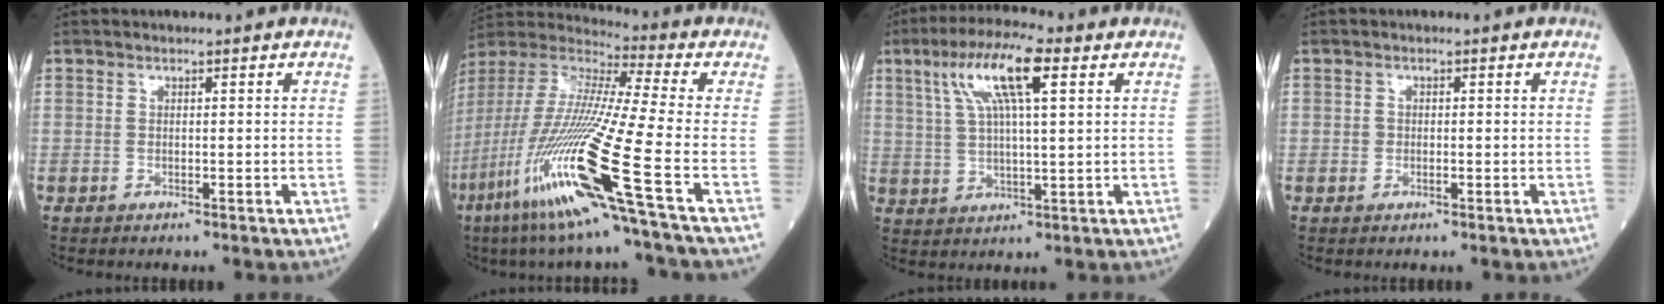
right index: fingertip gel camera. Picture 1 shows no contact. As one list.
[{"total": 23.7, "force": [-10.4, -1.4, 21.2], "torque": [-0.460, -0.058, -0.209]}, {"total": 11.0, "force": [4.7, 1.6, 9.8], "torque": [-0.190, 0.023, 0.085]}, {"total": 0.8, "force": [-0.2, 0.7, 0.4], "torque": [-0.007, 0.001, -0.002]}]